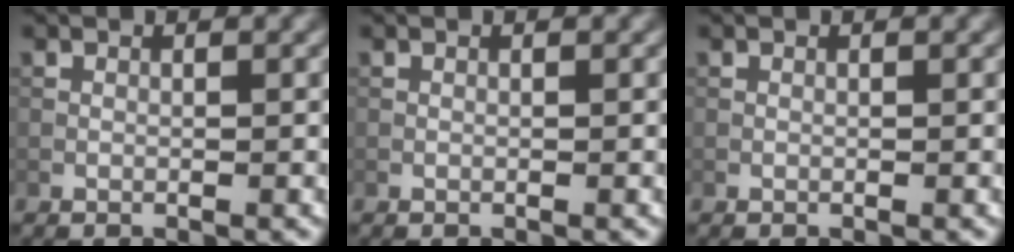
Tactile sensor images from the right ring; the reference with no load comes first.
{"total": 0.0}
{"total": 0.0}